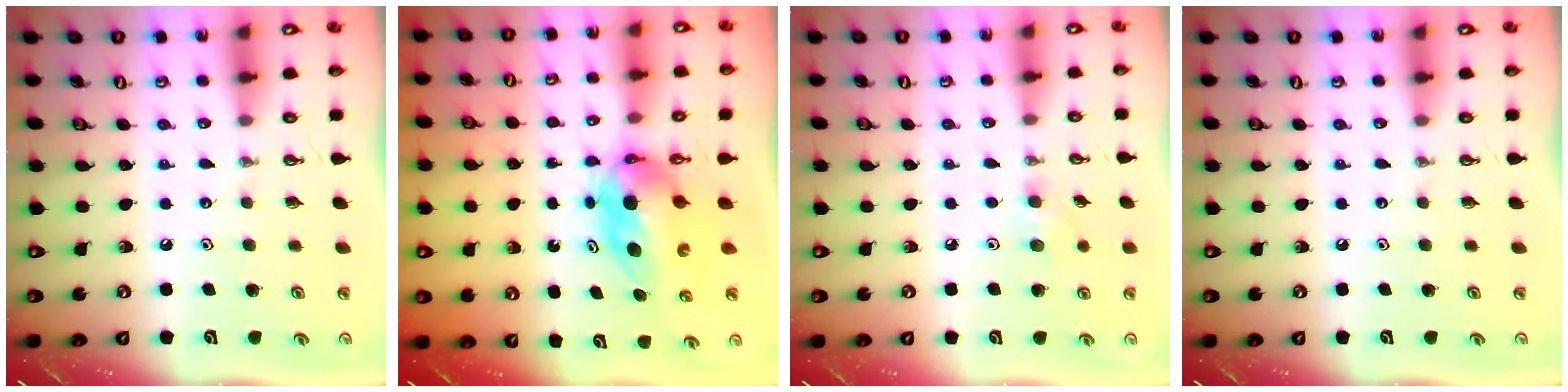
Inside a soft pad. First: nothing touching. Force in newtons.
{"total": 6.7, "press": 6.6, "slide": 1.4}
{"total": 5.5, "press": 5.3, "slide": 1.3}
{"total": 0.0}